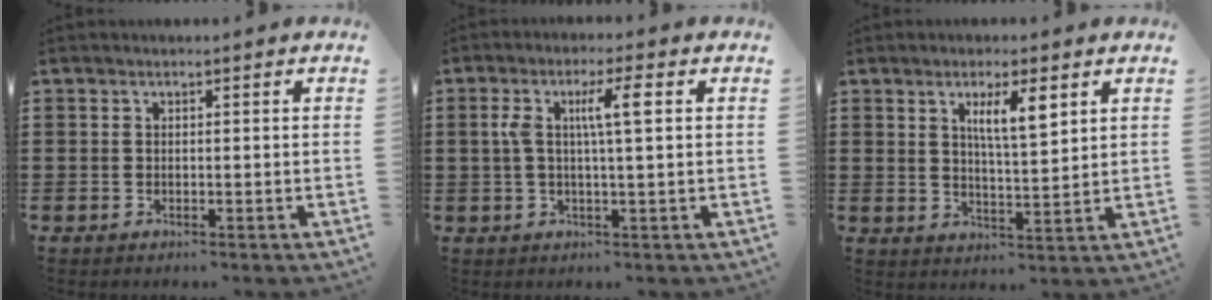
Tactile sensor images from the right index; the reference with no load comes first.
{"total": 6.2, "force": [1.3, 0.9, 6.0], "torque": [-0.125, 0.000, 0.015]}
{"total": 5.5, "force": [2.6, 1.3, 4.7], "torque": [-0.093, 0.003, 0.040]}